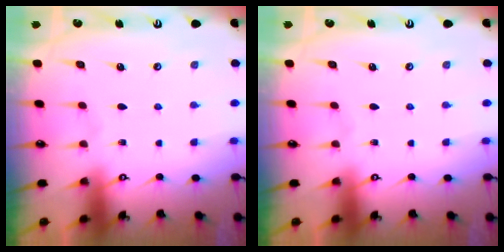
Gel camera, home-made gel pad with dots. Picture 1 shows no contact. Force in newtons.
{"total": 0.0}